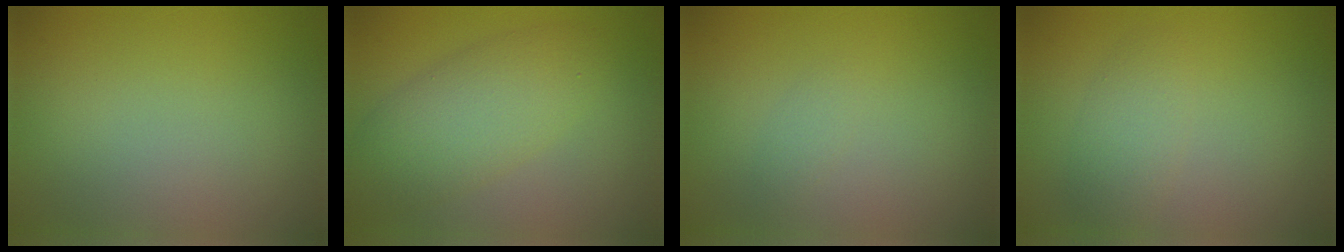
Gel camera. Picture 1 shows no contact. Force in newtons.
{"total": 5.3, "press": 5.3, "slide": 0.2}
{"total": 0.8, "press": 0.8, "slide": 0.0}
{"total": 2.4, "press": 2.4, "slide": 0.0}